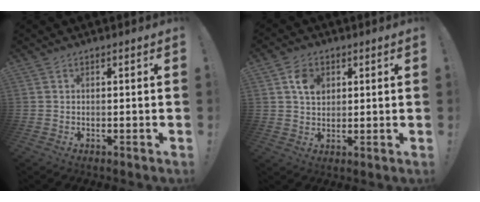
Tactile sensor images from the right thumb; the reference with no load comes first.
{"total": 6.8, "force": [2.7, 5.0, 3.7], "torque": [-0.057, 0.002, 0.050]}